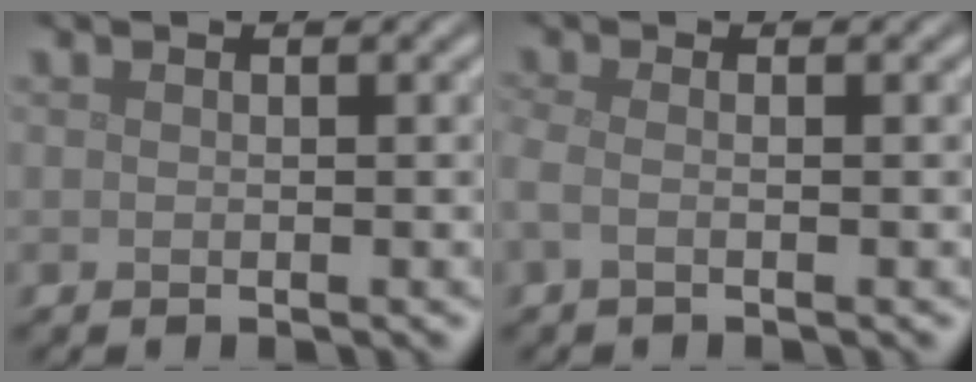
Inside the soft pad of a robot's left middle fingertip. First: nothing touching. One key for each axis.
{"total": 1.5, "fx": -0.4, "fy": 0.6, "fz": 1.3, "tx": -0.028, "ty": -0.008, "tz": -0.015}